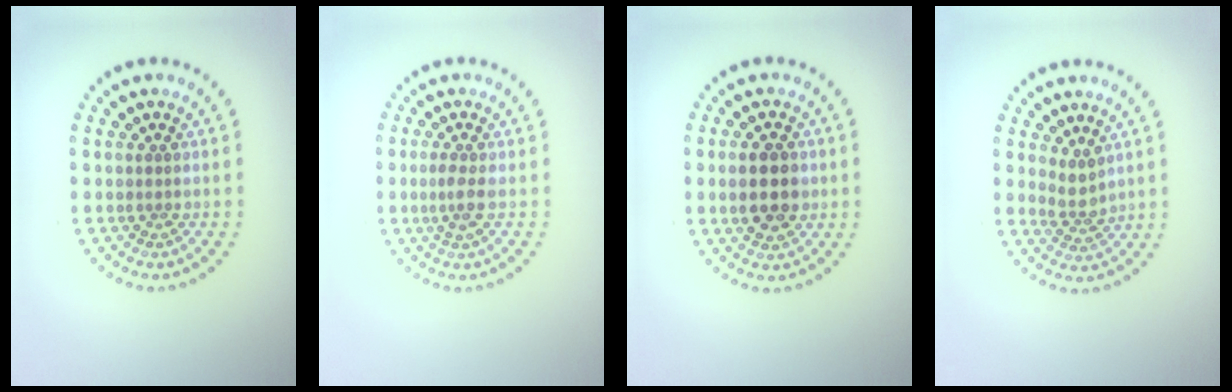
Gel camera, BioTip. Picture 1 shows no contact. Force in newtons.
{"total": 1.5, "press": 1.2, "slide": 0.8}
{"total": 3.7, "press": 3.7, "slide": 0.3}
{"total": 1.9, "press": 1.4, "slide": 1.3}